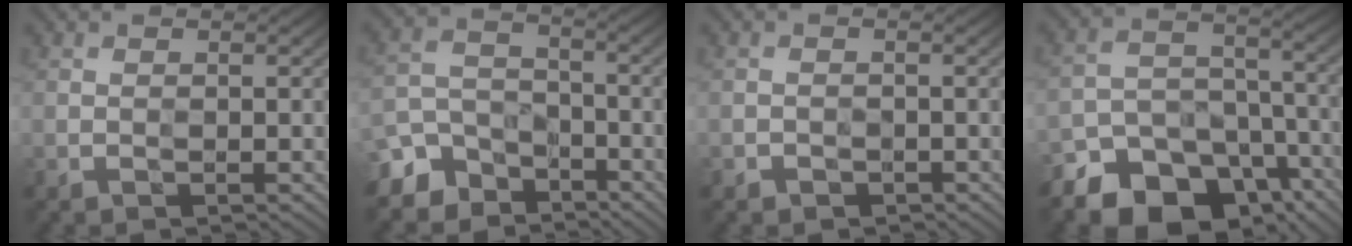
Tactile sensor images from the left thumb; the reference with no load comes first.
{"total": 6.8, "force": [-5.2, 4.3, 0.6], "torque": [-0.007, 0.002, -0.110]}
{"total": 1.4, "force": [-1.0, 0.7, -0.6], "torque": [0.014, 0.000, -0.019]}
{"total": 15.2, "force": [-11.7, 8.7, 4.4], "torque": [-0.106, -0.025, -0.175]}